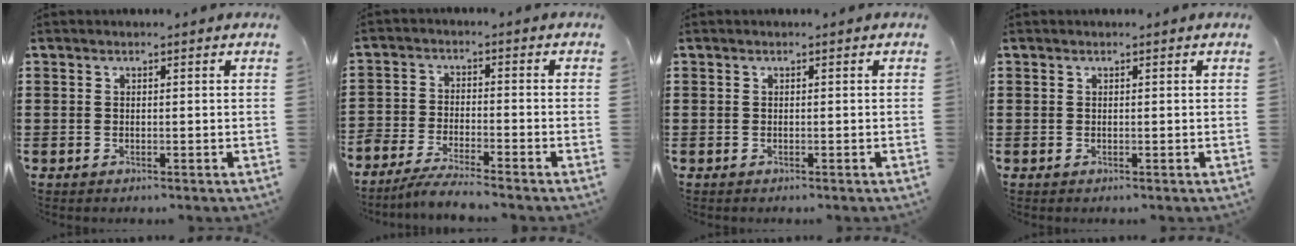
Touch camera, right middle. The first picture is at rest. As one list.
[{"total": 4.4, "force": [-4.3, 0.2, 1.0], "torque": [-0.034, -0.005, -0.091]}, {"total": 0.0}, {"total": 0.0}]